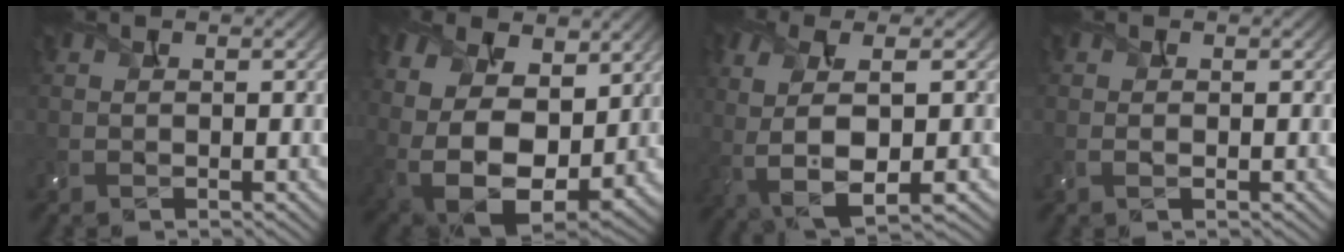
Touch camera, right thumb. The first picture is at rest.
{"total": 16.7, "force": [2.1, 11.8, 11.7], "torque": [-0.252, -0.024, 0.060]}
{"total": 9.2, "force": [-2.7, 3.4, 8.1], "torque": [-0.185, -0.016, -0.047]}
{"total": 0.6, "force": [-0.1, 0.1, 0.6], "torque": [-0.016, -0.003, -0.002]}